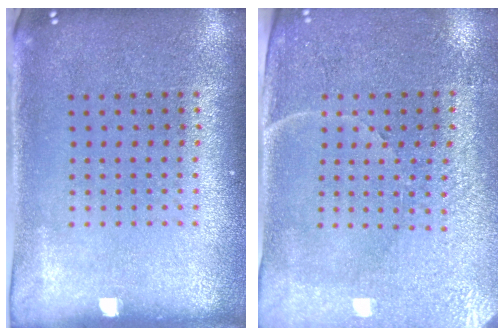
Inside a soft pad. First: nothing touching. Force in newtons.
{"total": 3.4, "press": 3.1, "slide": 1.3}